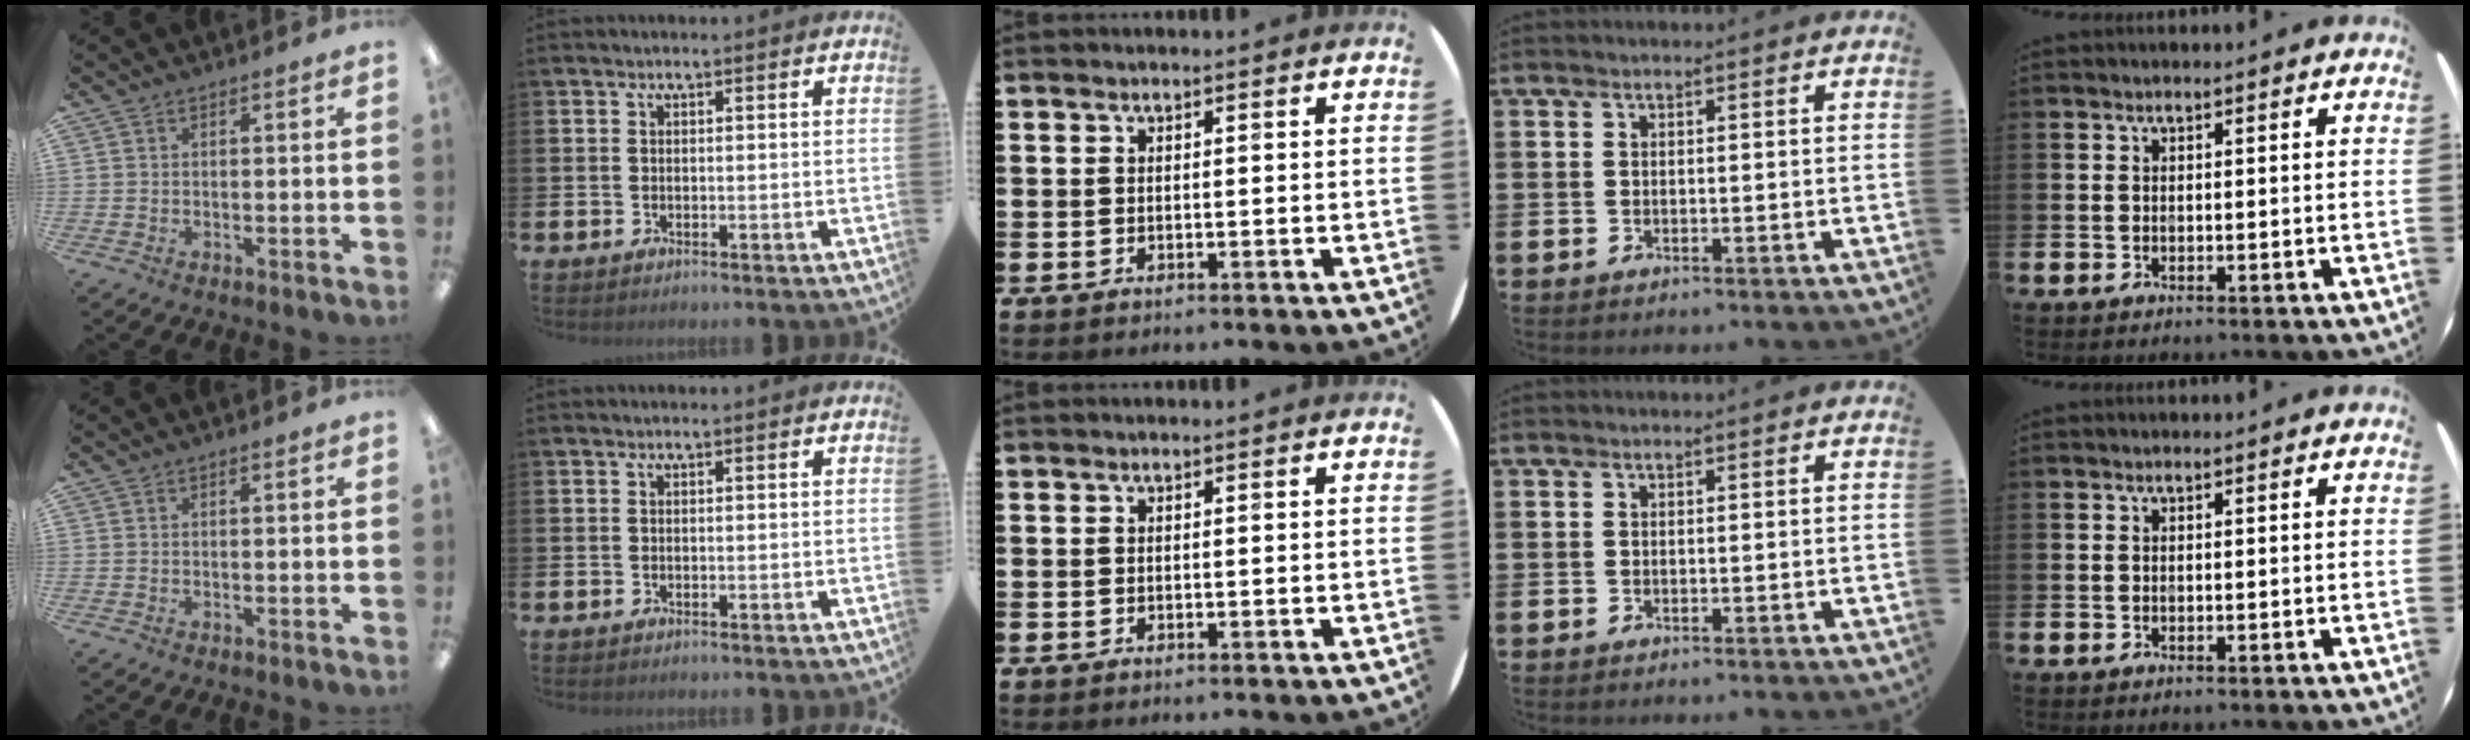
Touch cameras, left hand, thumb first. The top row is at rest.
{}